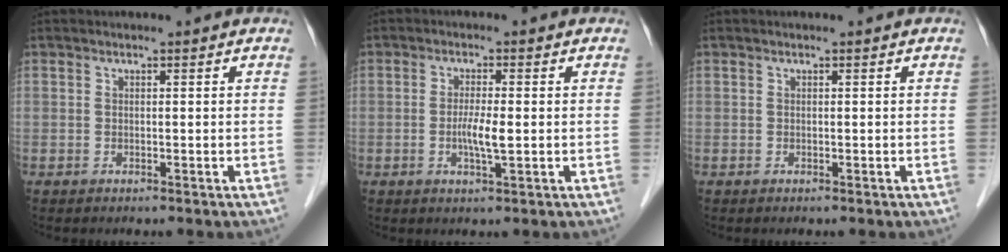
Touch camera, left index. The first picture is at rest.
{"total": 3.4, "force": [-0.5, 0.3, 3.4], "torque": [-0.069, -0.005, -0.009]}
{"total": 0.0}